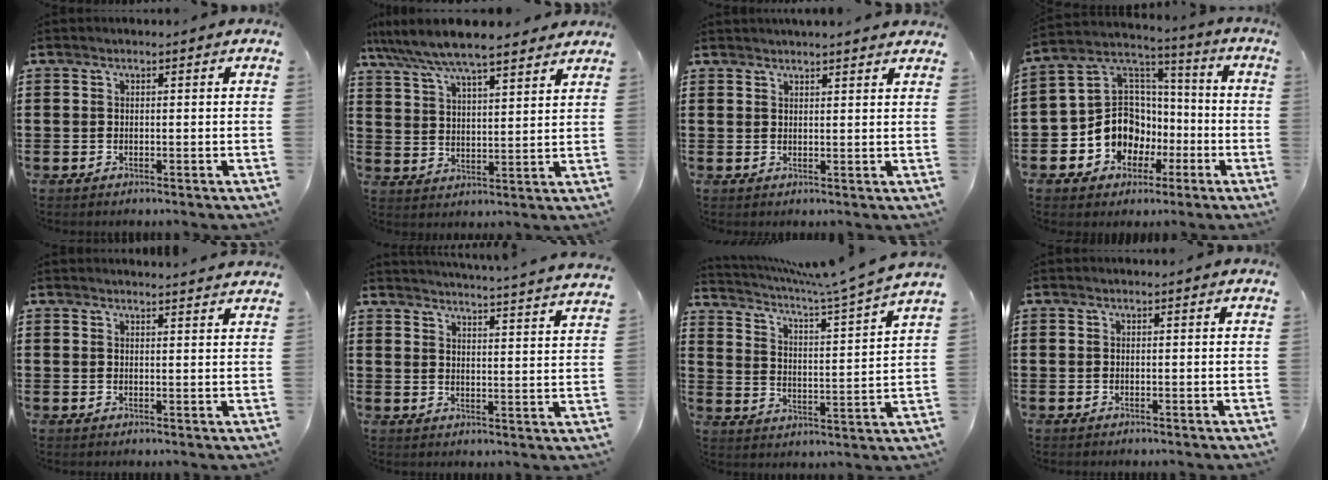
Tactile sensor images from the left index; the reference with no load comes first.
{"total": 7.4, "force": [6.7, 0.7, 3.2], "torque": [-0.086, -0.025, 0.118]}
{"total": 2.0, "force": [2.0, -0.2, 0.3], "torque": [-0.010, 0.001, 0.038]}
{"total": 10.6, "force": [-3.9, 9.5, 3.0], "torque": [-0.102, 0.007, -0.070]}
{"total": 1.9, "force": [1.9, -0.3, 0.2], "torque": [-0.007, -0.003, 0.036]}
{"total": 4.2, "force": [4.1, -0.9, 0.7], "torque": [-0.022, -0.036, 0.065]}
{"total": 5.7, "force": [4.9, -0.7, 2.9], "torque": [-0.078, -0.043, 0.073]}
{"total": 0.0}